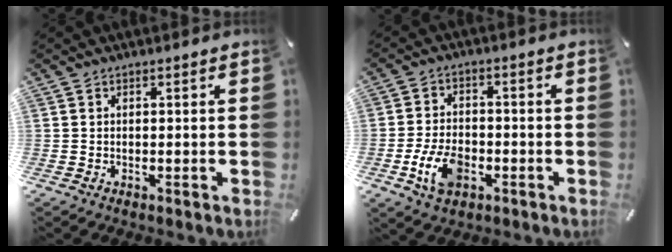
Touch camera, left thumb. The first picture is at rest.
{"total": 9.4, "force": [-3.5, 6.0, 6.3], "torque": [-0.136, 0.010, -0.060]}